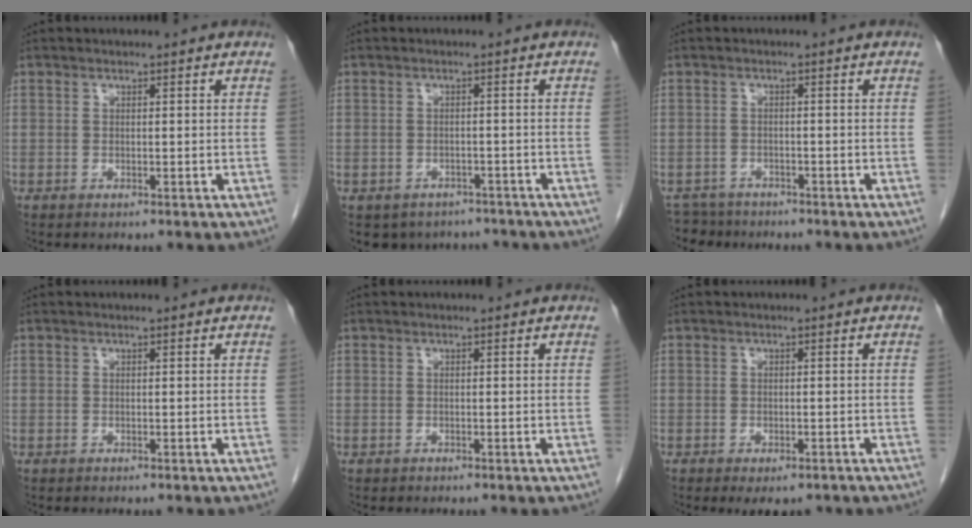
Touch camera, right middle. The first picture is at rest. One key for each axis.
{"total": 7.4, "fx": -6.1, "fy": 4.1, "fz": 0.9, "tx": -0.002, "ty": 0.009, "tz": -0.071}
{"total": 4.2, "fx": -3.7, "fy": 1.8, "fz": -0.5, "tx": 0.010, "ty": -0.004, "tz": -0.064}
{"total": 0.0}
{"total": 0.0}
{"total": 3.7, "fx": -2.7, "fy": 1.6, "fz": 2.0, "tx": -0.021, "ty": -0.004, "tz": -0.031}